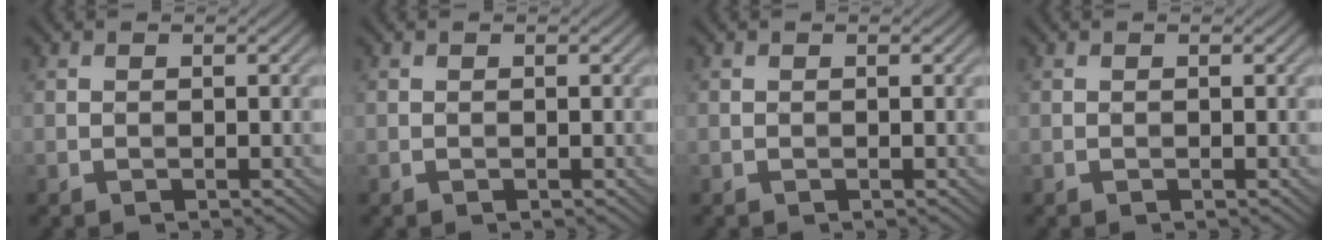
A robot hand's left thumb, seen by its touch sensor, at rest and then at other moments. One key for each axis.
{"total": 0.0}
{"total": 0.0}
{"total": 0.0}